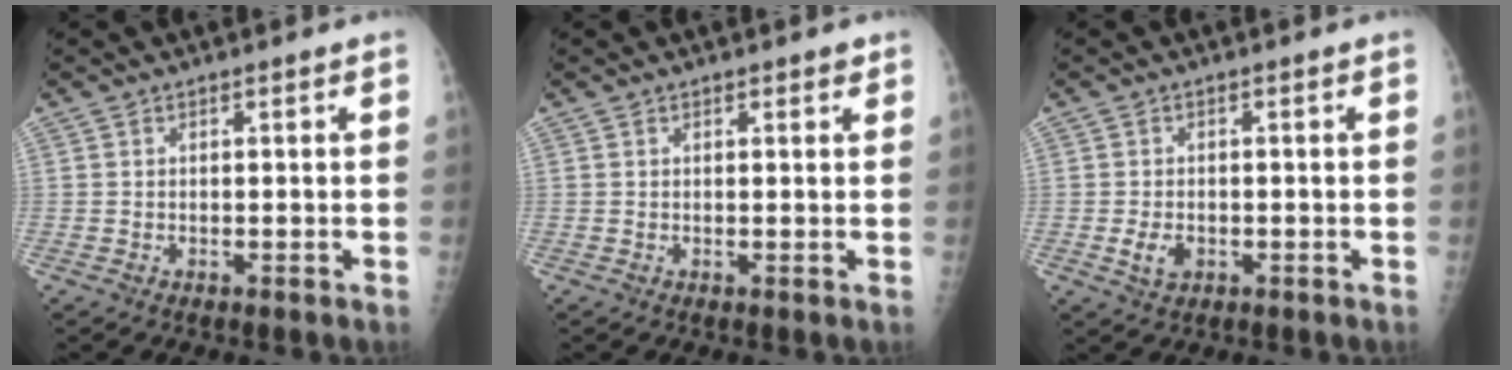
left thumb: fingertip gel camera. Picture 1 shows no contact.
{"total": 1.0, "force": [0.7, 0.6, 0.4], "torque": [0.004, -0.004, 0.006]}
{"total": 3.4, "force": [-0.8, 2.4, 2.2], "torque": [-0.038, 0.000, -0.010]}